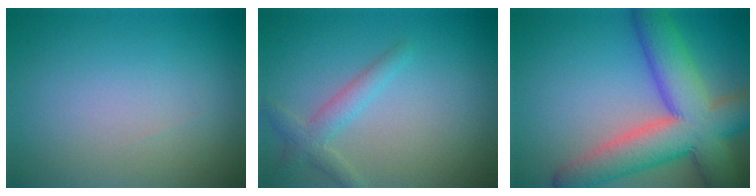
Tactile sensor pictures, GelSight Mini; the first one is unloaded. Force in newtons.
{"total": 2.3, "press": 2.3, "slide": 0.0}
{"total": 10.8, "press": 10.7, "slide": 0.8}